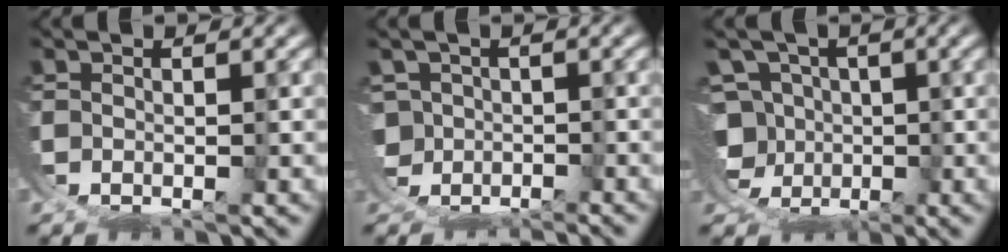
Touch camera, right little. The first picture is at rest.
{"total": 2.1, "force": [-1.0, 1.6, -0.8], "torque": [-0.011, -0.031, -0.003]}
{"total": 10.6, "force": [-0.1, 10.3, 2.5], "torque": [-0.082, -0.049, 0.004]}